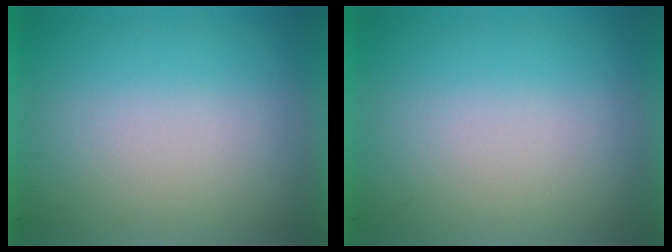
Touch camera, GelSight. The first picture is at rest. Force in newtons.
{"total": 0.0}